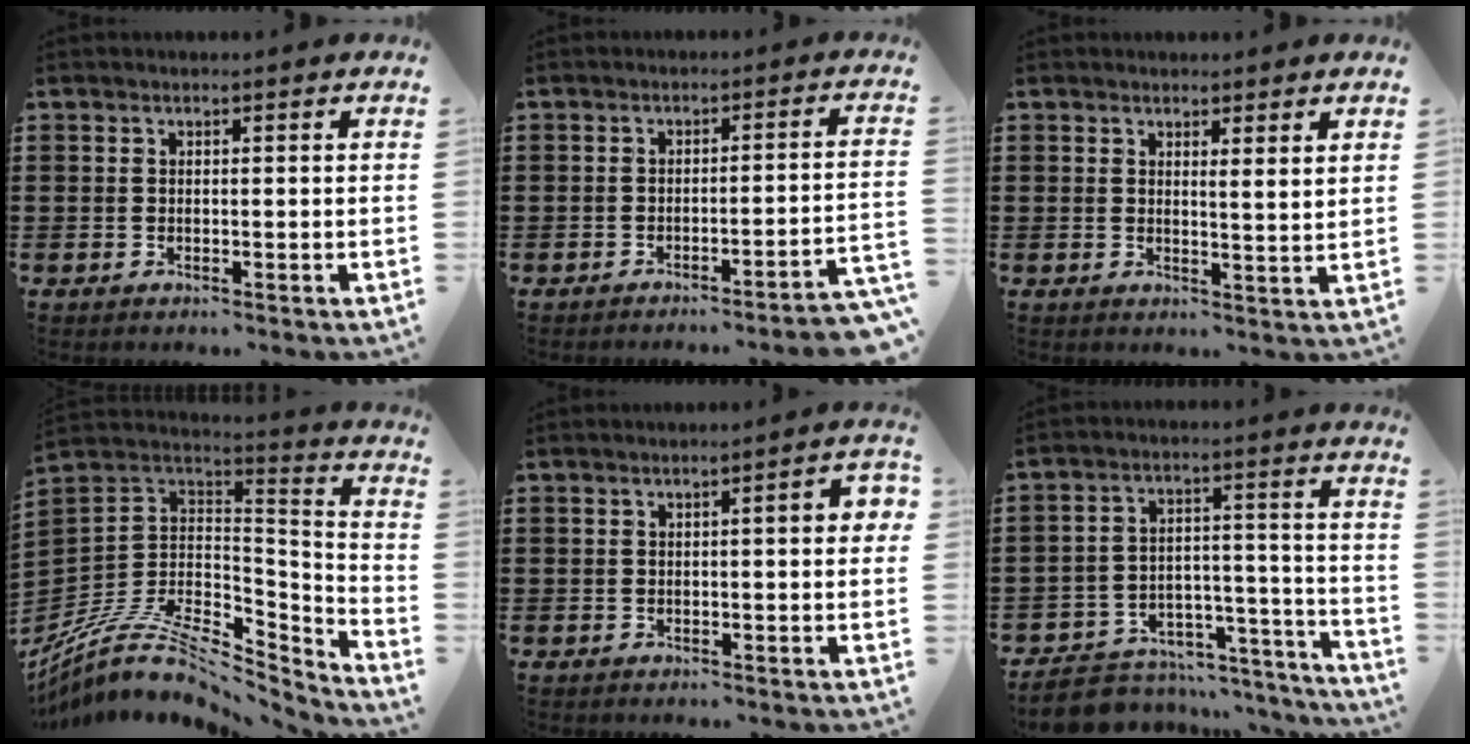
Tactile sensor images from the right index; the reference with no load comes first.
{"total": 3.3, "force": [-2.8, -0.7, 1.5], "torque": [-0.028, -0.014, -0.058]}
{"total": 1.9, "force": [1.7, -0.2, 0.8], "torque": [-0.021, 0.003, 0.033]}
{"total": 10.4, "force": [-6.9, 4.6, 6.2], "torque": [-0.133, 0.004, -0.133]}
{"total": 3.0, "force": [0.2, 0.4, 2.9], "torque": [-0.043, 0.001, 0.000]}
{"total": 5.1, "force": [-4.4, 2.4, 0.9], "torque": [-0.021, 0.011, -0.086]}